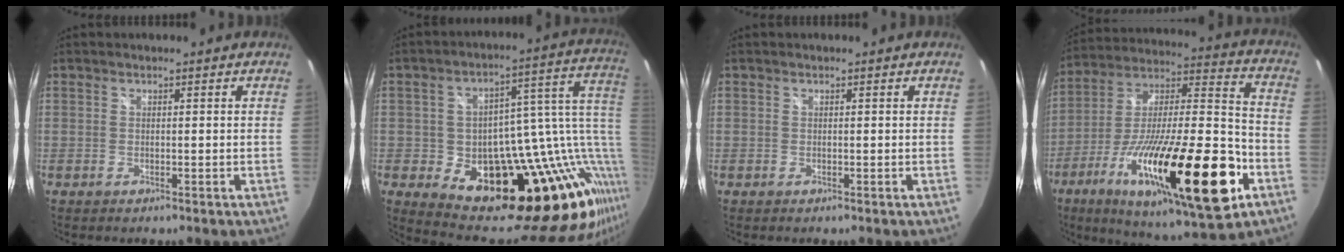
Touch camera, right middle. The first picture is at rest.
{"total": 31.4, "force": [-6.2, 17.7, 25.2], "torque": [-0.369, 0.019, -0.065]}
{"total": 0.0}
{"total": 33.1, "force": [-13.8, 7.8, 29.1], "torque": [-0.485, -0.053, -0.228]}